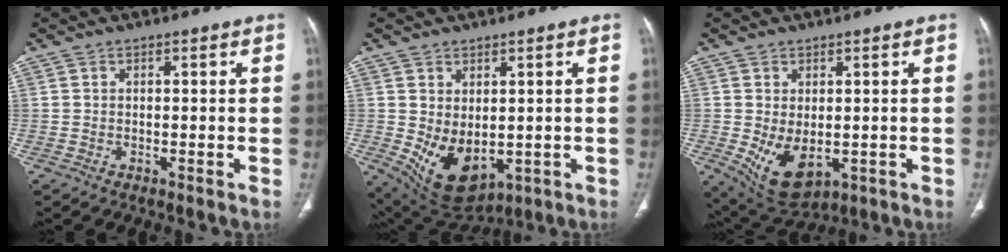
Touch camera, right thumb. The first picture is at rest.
{"total": 10.4, "force": [-1.1, 6.6, 8.0], "torque": [-0.123, -0.010, 0.017]}
{"total": 8.7, "force": [-1.5, 5.3, 6.8], "torque": [-0.110, -0.012, 0.001]}